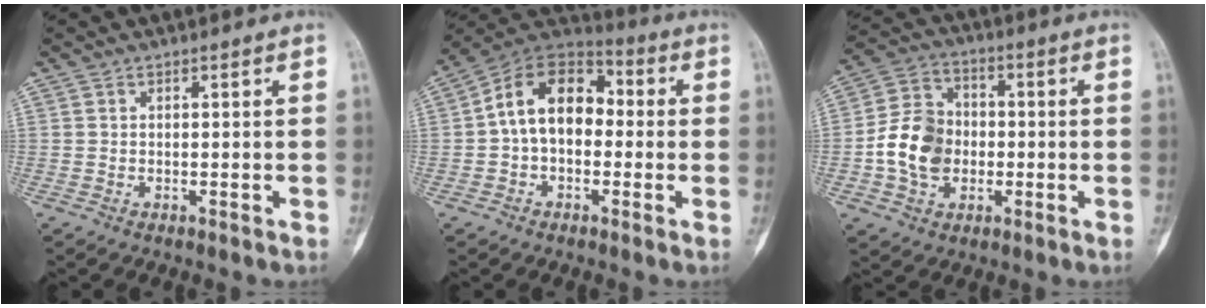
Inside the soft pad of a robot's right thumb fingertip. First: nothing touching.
{"total": 13.8, "force": [0.3, 9.4, 10.1], "torque": [-0.138, 0.043, -0.013]}
{"total": 11.6, "force": [-1.8, 9.2, 6.9], "torque": [-0.111, 0.023, -0.039]}